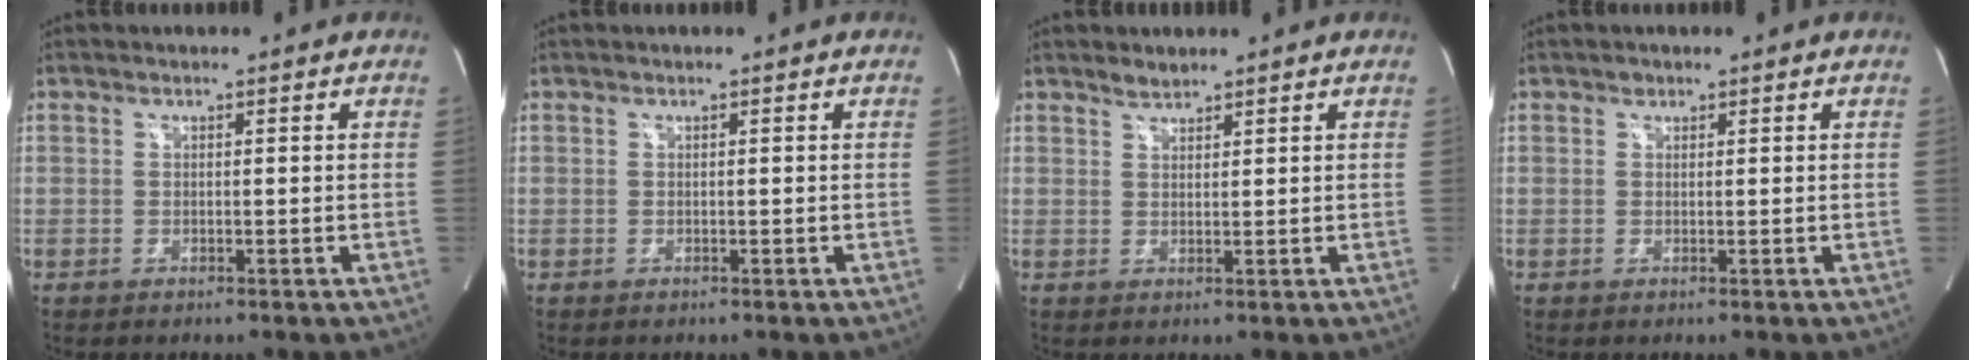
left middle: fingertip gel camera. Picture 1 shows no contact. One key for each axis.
{"total": 0.0}
{"total": 1.6, "fx": 1.6, "fy": 0.4, "fz": 0.2, "tx": -0.006, "ty": 0.001, "tz": 0.030}
{"total": 0.7, "fx": 0.5, "fy": 0.4, "fz": 0.1, "tx": 0.000, "ty": -0.003, "tz": 0.006}